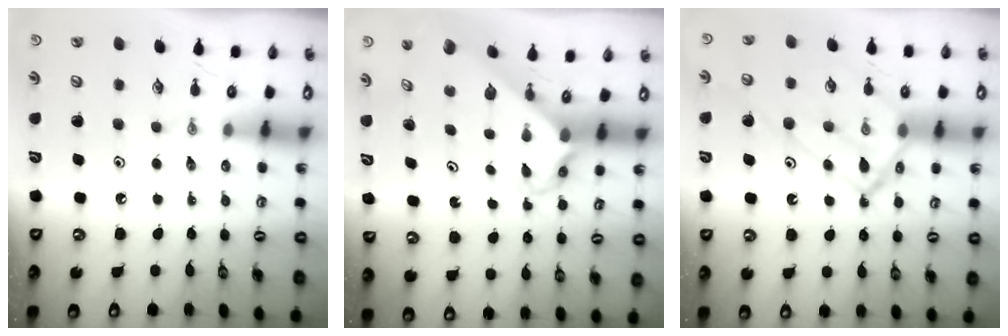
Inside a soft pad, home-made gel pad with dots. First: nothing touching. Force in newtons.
{"total": 2.5, "press": 2.5, "slide": 0.2}
{"total": 16.5, "press": 16.5, "slide": 1.5}